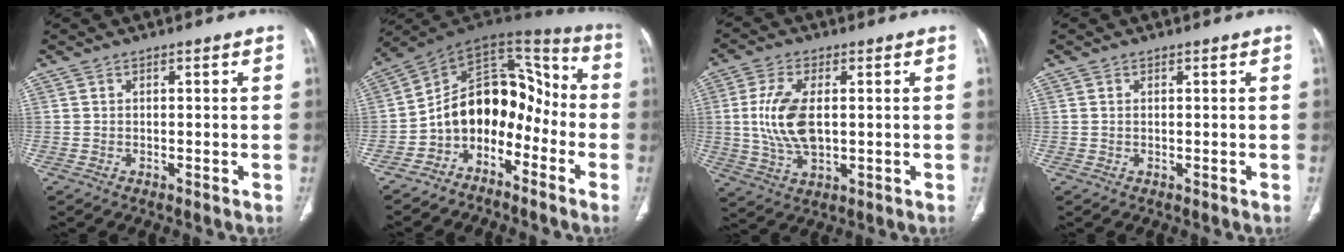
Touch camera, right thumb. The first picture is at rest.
{"total": 14.5, "force": [-5.7, 10.0, 8.7], "torque": [-0.092, 0.113, -0.106]}
{"total": 10.9, "force": [0.8, 5.7, 9.2], "torque": [-0.197, -0.006, 0.021]}
{"total": 0.0}